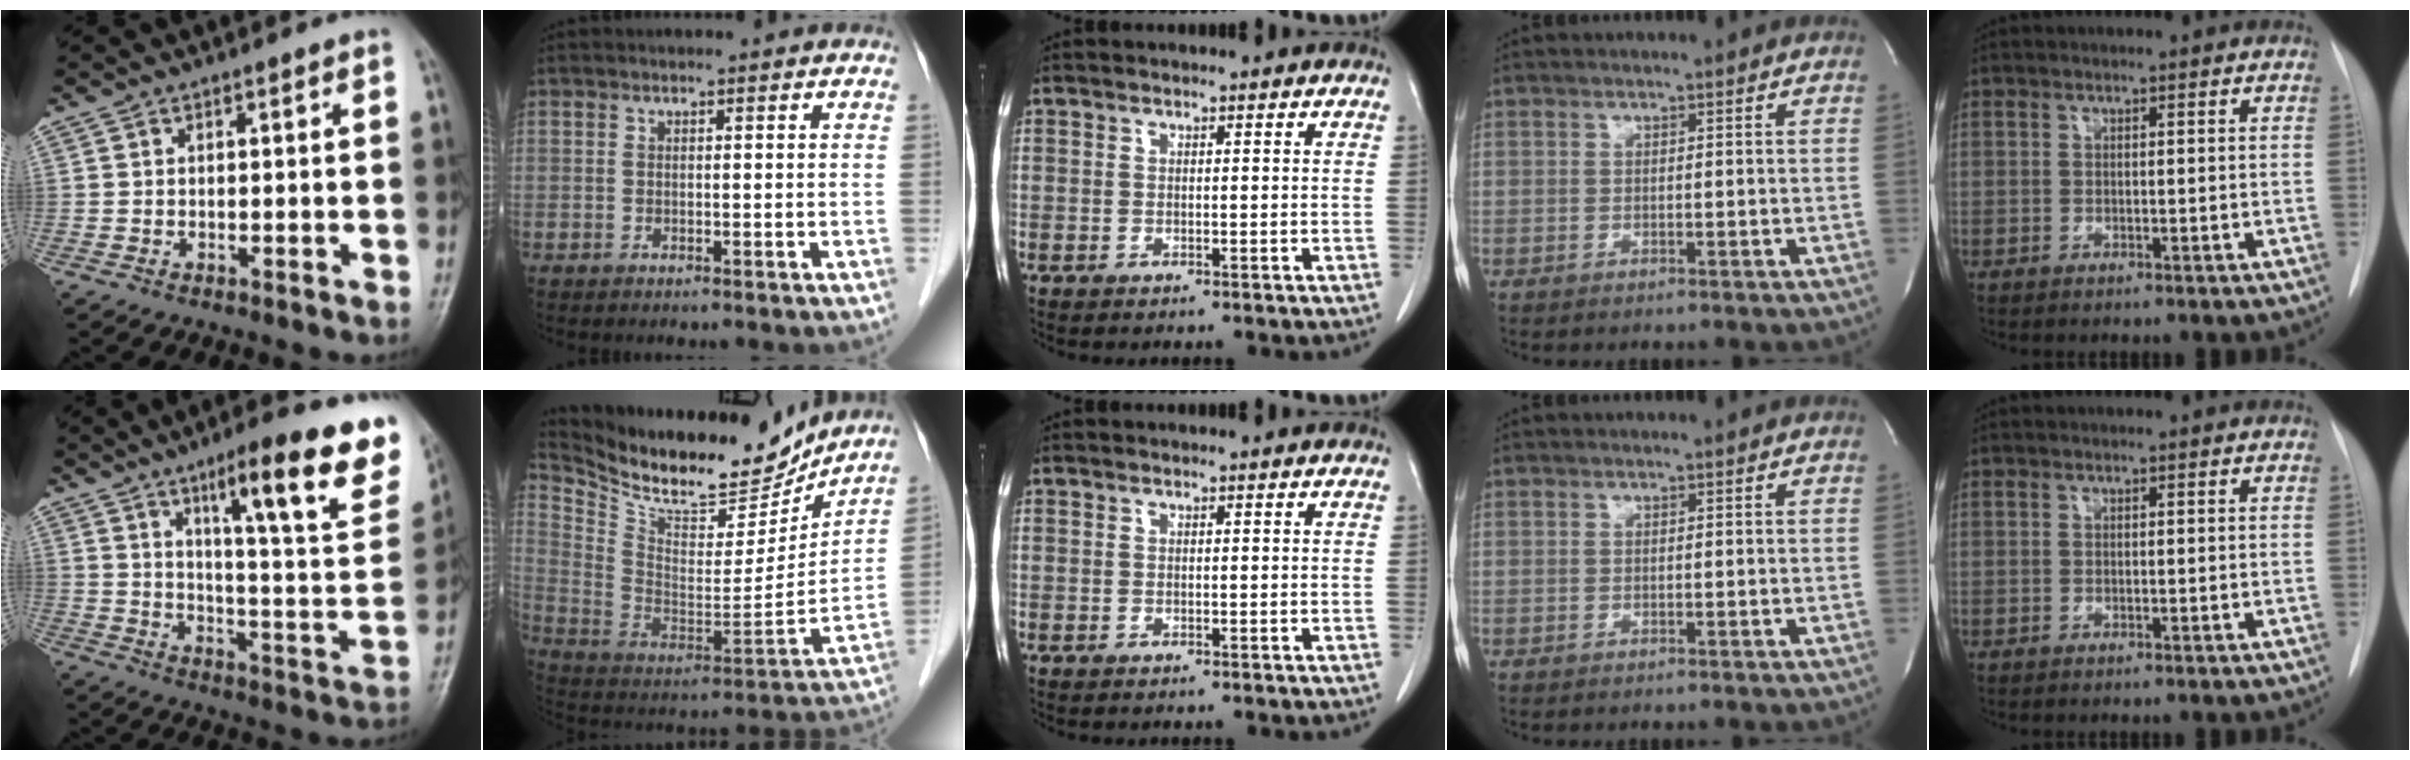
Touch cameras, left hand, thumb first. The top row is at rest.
{"thumb": {"total": 22.7, "force": [13.0, 4.5, 18.0], "torque": [-0.221, -0.051, 0.192]}, "index": {"total": 21.2, "force": [18.9, 5.6, 8.0], "torque": [-0.157, -0.021, 0.309]}}